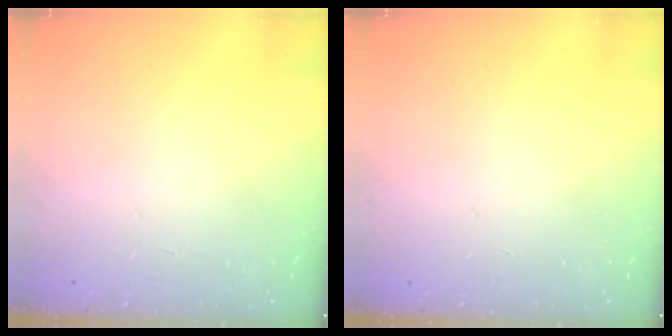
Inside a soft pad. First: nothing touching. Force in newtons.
{"total": 0.0}